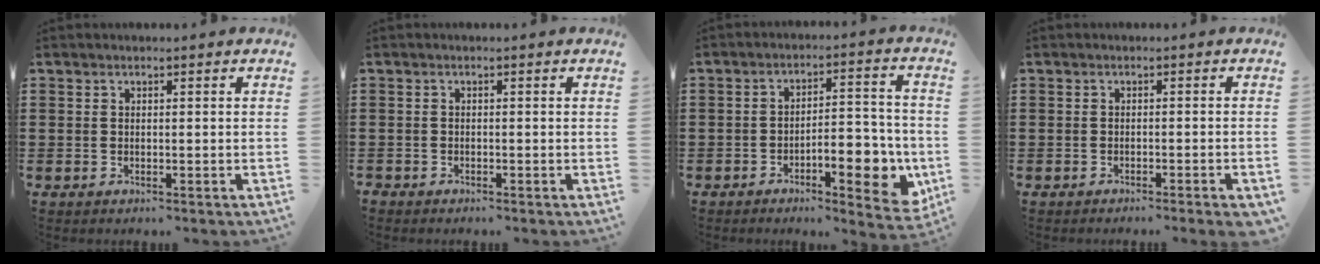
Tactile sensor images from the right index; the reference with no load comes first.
{"total": 0.6, "force": [-0.6, 0.1, -0.1], "torque": [0.000, 0.000, -0.013]}
{"total": 7.6, "force": [-3.5, 3.0, 6.1], "torque": [-0.072, 0.001, -0.061]}
{"total": 1.3, "force": [-1.2, 0.0, 0.6], "torque": [-0.011, -0.002, -0.022]}